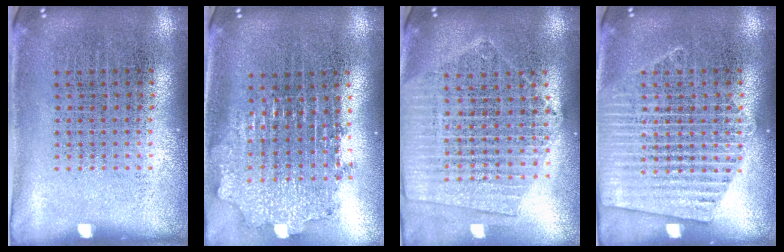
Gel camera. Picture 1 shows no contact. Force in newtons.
{"total": 1.9, "press": 1.5, "slide": 1.2}
{"total": 1.9, "press": 1.8, "slide": 0.7}
{"total": 2.9, "press": 2.9, "slide": 0.3}